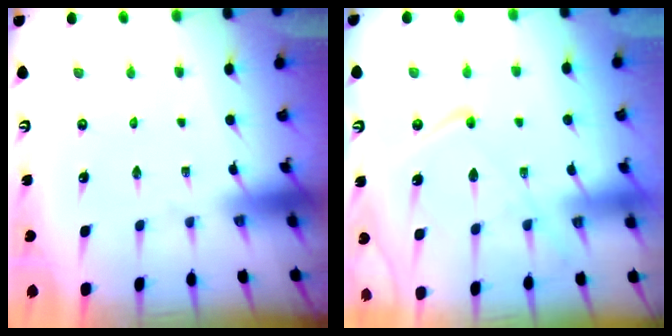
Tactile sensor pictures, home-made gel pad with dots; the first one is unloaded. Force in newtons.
{"total": 13.1, "press": 13.0, "slide": 1.5}